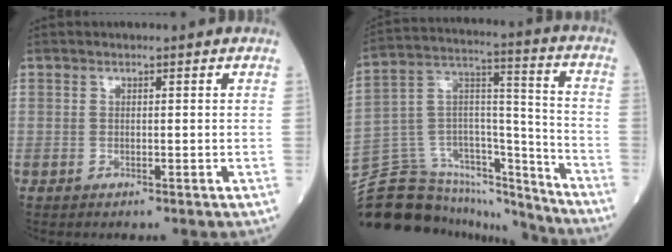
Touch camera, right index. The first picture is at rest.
{"total": 23.7, "force": [-22.0, 6.2, 6.0], "torque": [-0.142, 0.055, -0.355]}